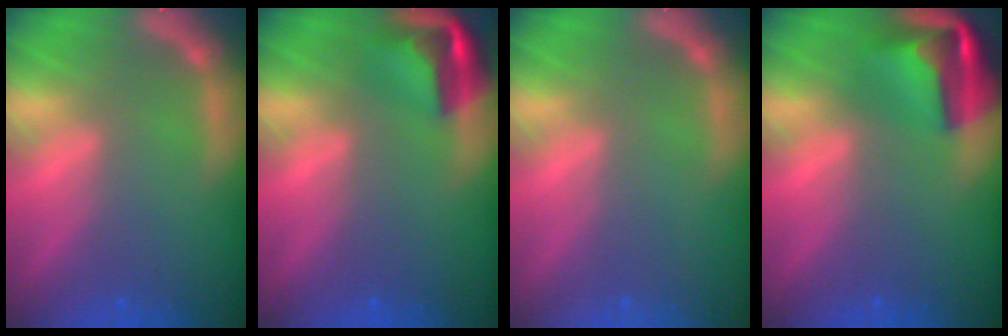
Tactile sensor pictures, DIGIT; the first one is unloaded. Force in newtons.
{"total": 5.0}
{"total": 0.0}
{"total": 7.4}